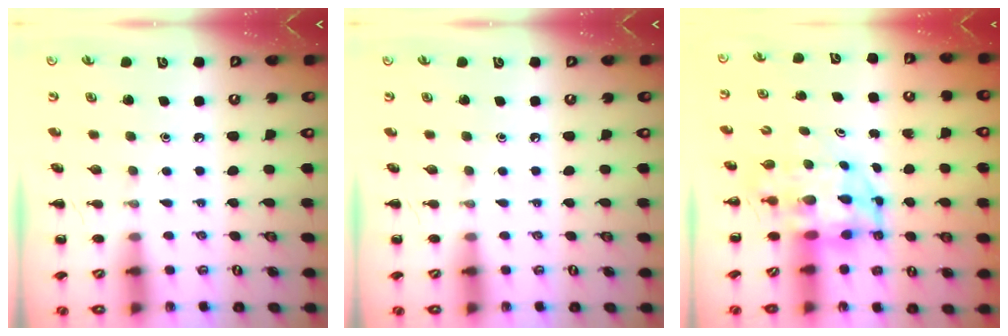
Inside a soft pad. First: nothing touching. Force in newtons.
{"total": 0.0}
{"total": 4.4, "press": 4.2, "slide": 1.3}